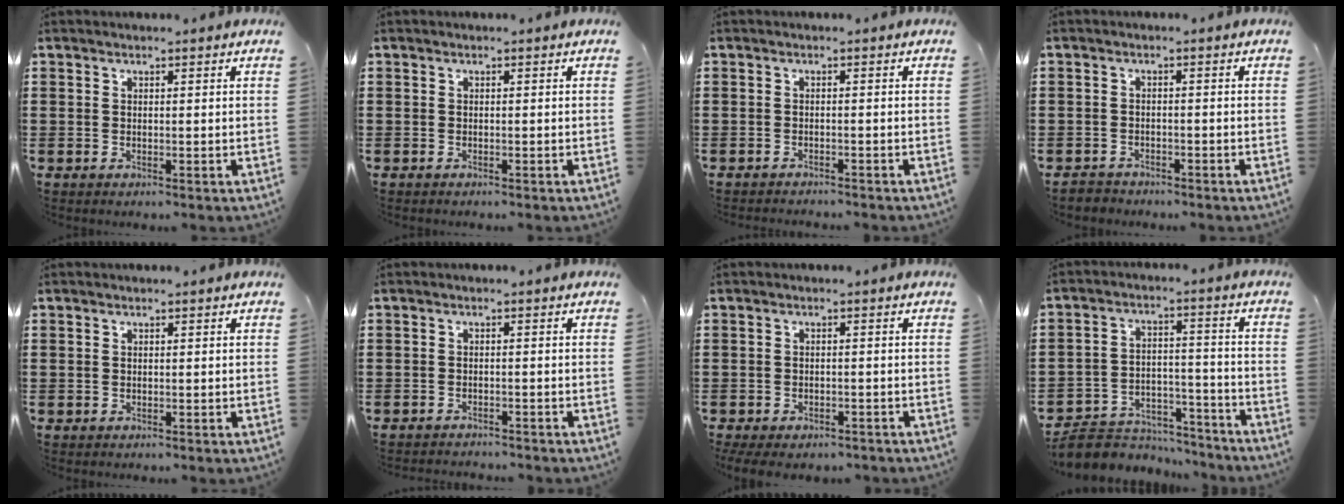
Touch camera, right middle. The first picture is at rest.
{"total": 0.0}
{"total": 1.0, "force": [-1.0, -0.1, 0.0], "torque": [-0.004, -0.001, -0.020]}
{"total": 1.7, "force": [-1.6, 0.5, -0.2], "torque": [-0.003, 0.000, -0.036]}
{"total": 0.0}
{"total": 1.3, "force": [-1.3, 0.0, 0.0], "torque": [-0.006, 0.000, -0.027]}
{"total": 1.7, "force": [-1.7, 0.4, 0.3], "torque": [-0.012, -0.003, -0.035]}
{"total": 7.4, "force": [-7.0, 2.2, 1.2], "torque": [-0.025, 0.022, -0.136]}